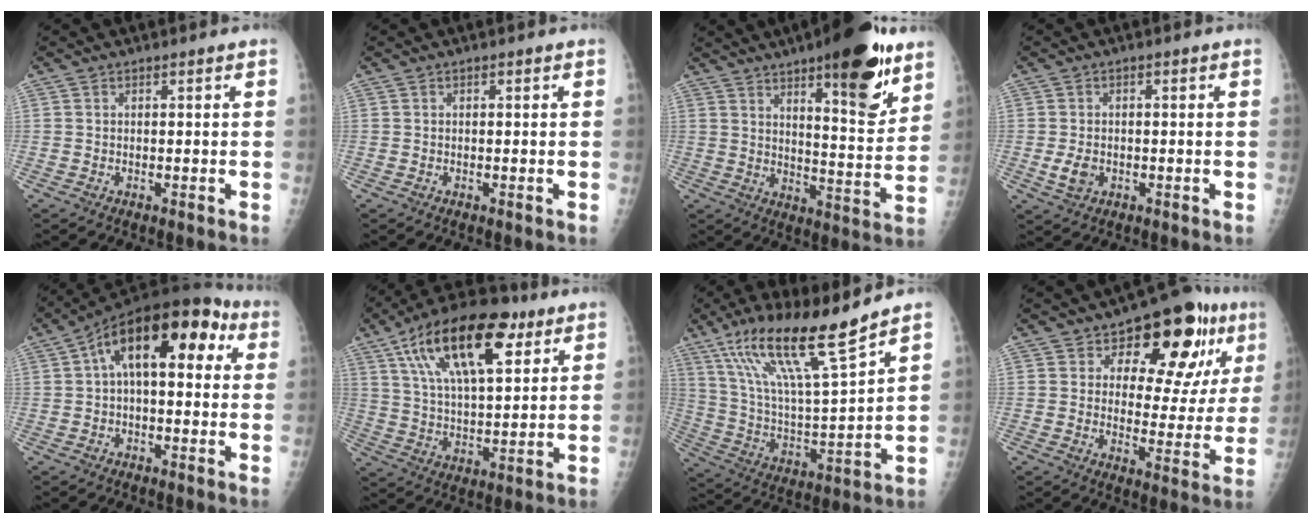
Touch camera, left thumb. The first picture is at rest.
{"total": 0.0}
{"total": 19.3, "force": [11.4, 5.4, 14.6], "torque": [-0.175, -0.065, 0.165]}
{"total": 3.5, "force": [-1.0, 2.6, 2.1], "torque": [-0.035, -0.003, -0.013]}
{"total": 16.4, "force": [4.4, 8.4, 13.4], "torque": [-0.172, 0.042, 0.055]}
{"total": 21.5, "force": [10.2, 9.4, 16.4], "torque": [-0.267, -0.013, 0.175]}
{"total": 19.3, "force": [13.1, 2.4, 13.9], "torque": [-0.241, -0.060, 0.244]}
{"total": 17.5, "force": [8.3, 9.2, 12.4], "torque": [-0.104, -0.024, 0.112]}